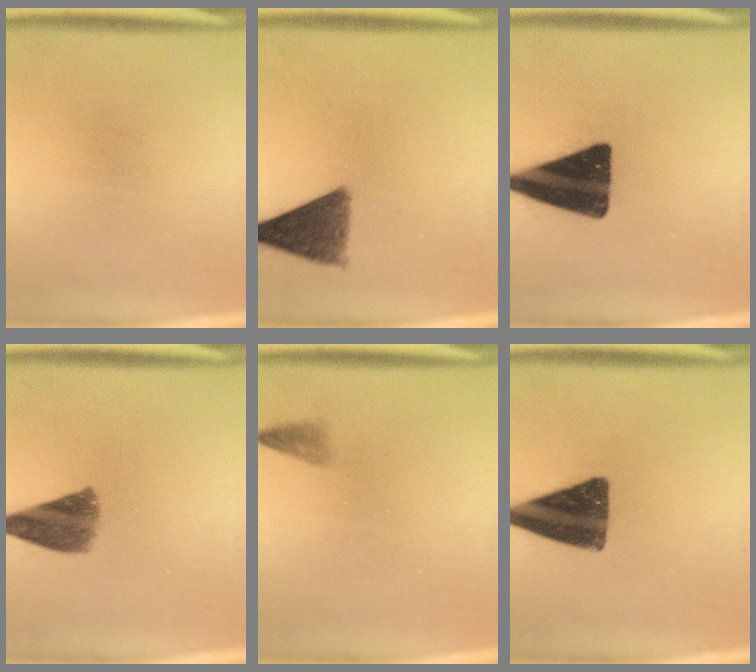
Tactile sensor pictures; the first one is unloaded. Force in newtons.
{"total": 9.7}
{"total": 18.0}
{"total": 7.6}
{"total": 1.2}
{"total": 14.1}